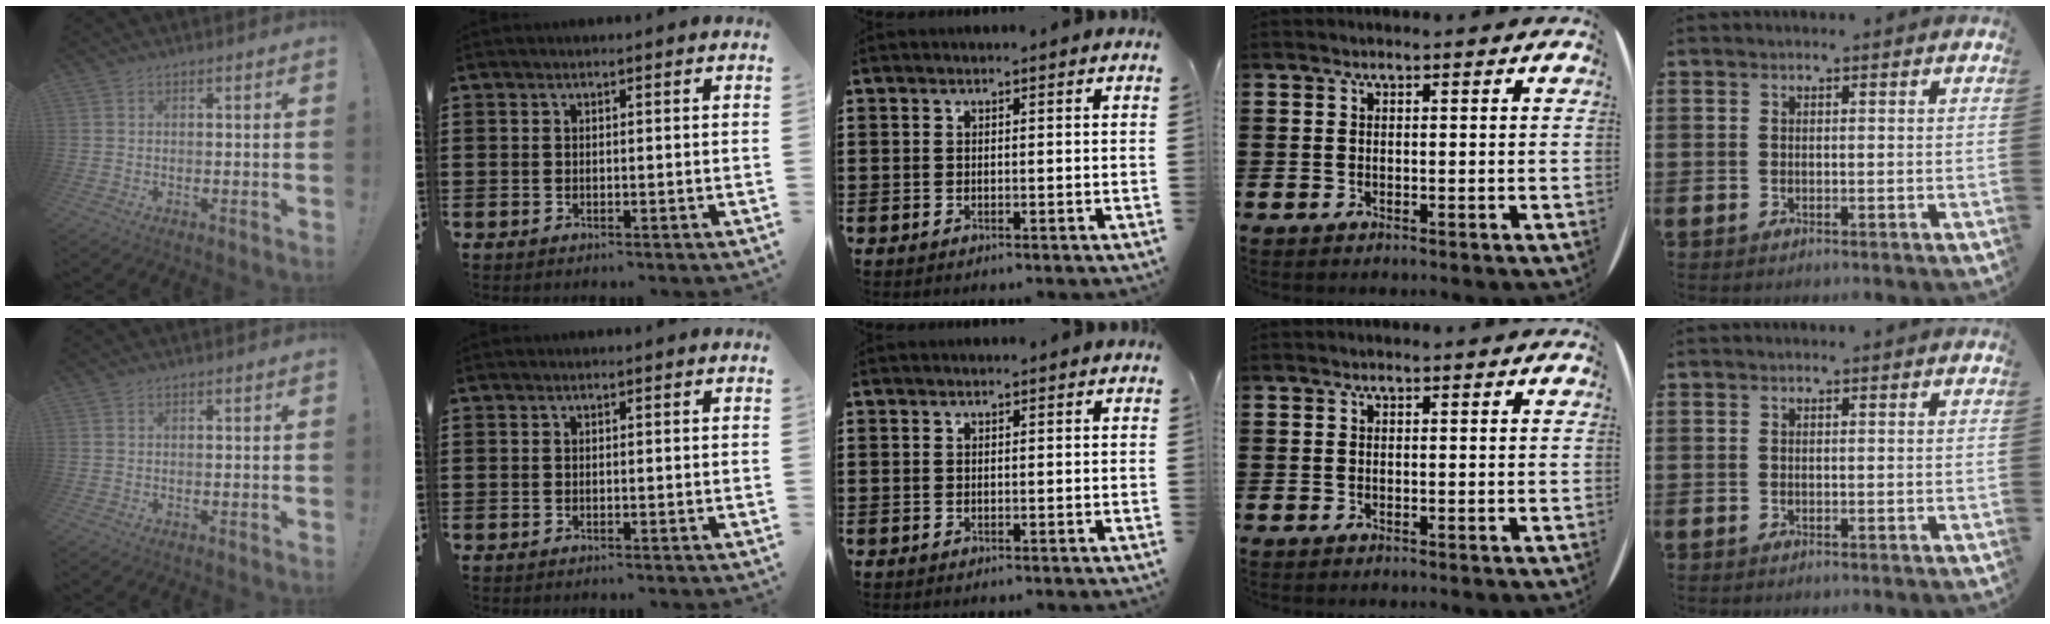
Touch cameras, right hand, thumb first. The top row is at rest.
{}